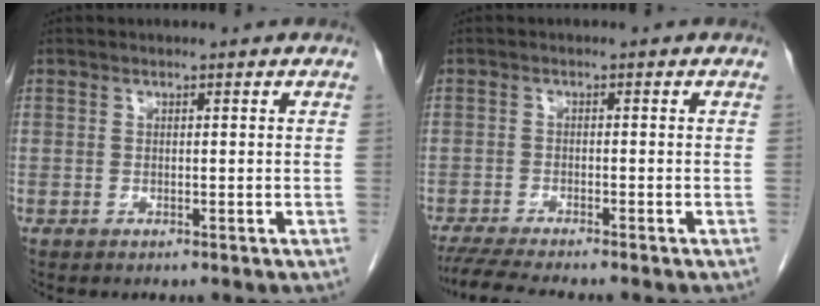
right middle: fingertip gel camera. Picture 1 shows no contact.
{"total": 6.6, "force": [-5.8, -0.2, 3.2], "torque": [-0.051, -0.019, -0.098]}